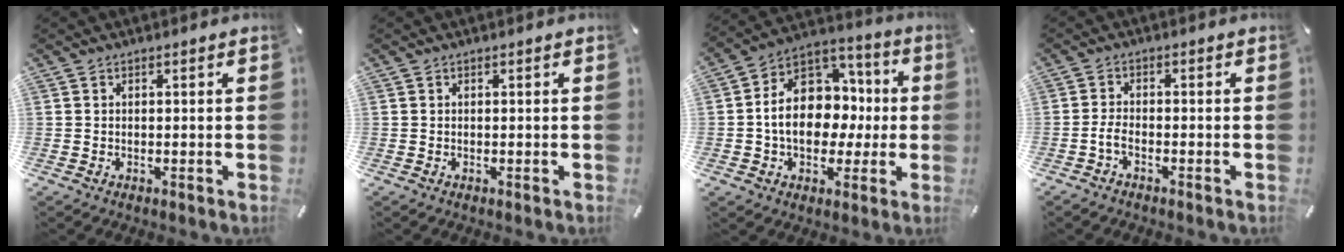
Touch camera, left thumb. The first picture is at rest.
{"total": 0.0}
{"total": 14.8, "force": [-1.5, 12.0, 8.5], "torque": [-0.144, 0.005, -0.023]}
{"total": 2.9, "force": [-1.5, 1.1, 2.2], "torque": [-0.052, 0.003, -0.032]}